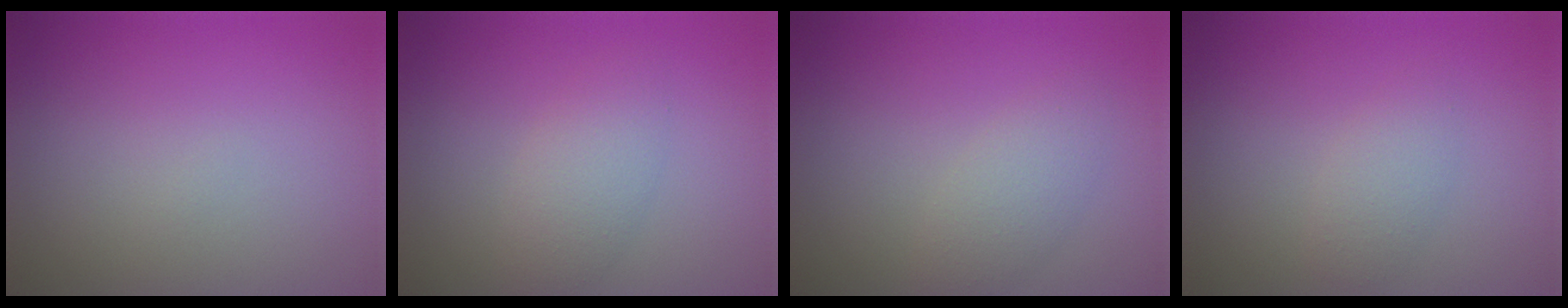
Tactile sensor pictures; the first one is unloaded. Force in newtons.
{"total": 2.7, "press": 2.7, "slide": 0.0}
{"total": 2.1, "press": 2.1, "slide": 0.0}
{"total": 1.9, "press": 1.9, "slide": 0.1}